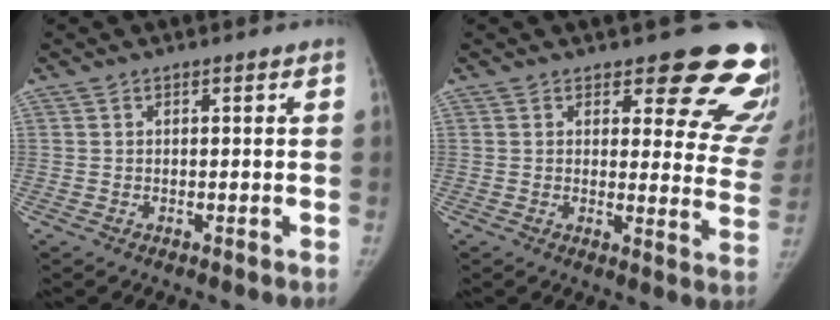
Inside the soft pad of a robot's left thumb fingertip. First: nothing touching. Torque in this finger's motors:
{"motor_torque": [0.98, 0.47, 1.21, -0.77, 0.12]}